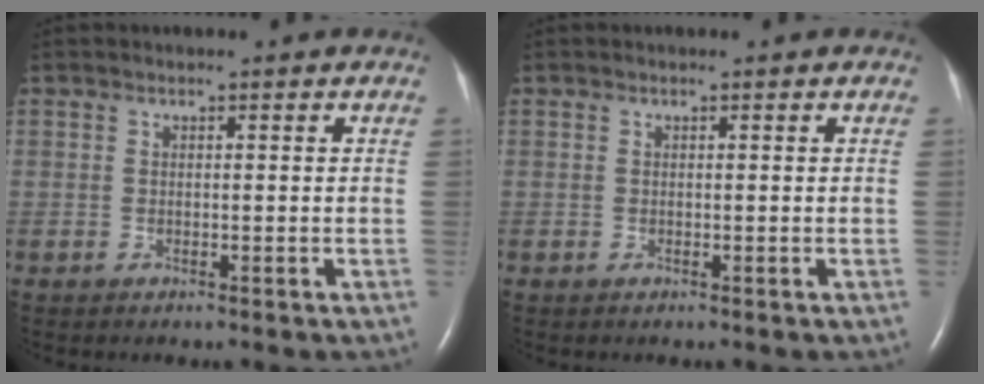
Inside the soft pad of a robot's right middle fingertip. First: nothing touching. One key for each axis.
{"total": 0.0}